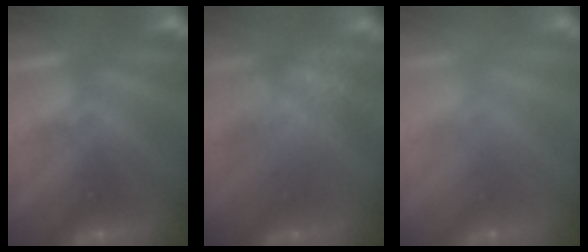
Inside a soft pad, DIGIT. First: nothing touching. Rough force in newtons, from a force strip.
{"total": 7.4}
{"total": 8.5}